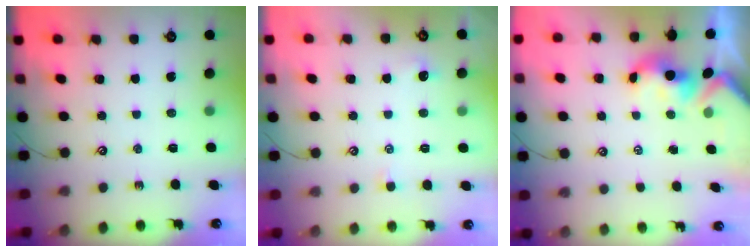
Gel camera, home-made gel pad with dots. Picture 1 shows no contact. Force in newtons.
{"total": 1.9, "press": 1.8, "slide": 0.4}
{"total": 1.7, "press": 1.5, "slide": 0.7}